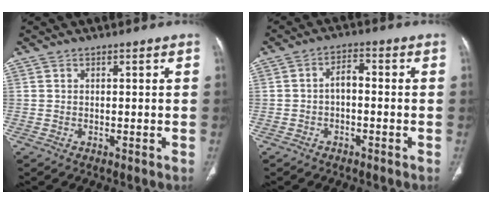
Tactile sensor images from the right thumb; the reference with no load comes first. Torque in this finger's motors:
{"motor_torque": [0.63, 0.86, 0.57, 0.30, 0.02]}